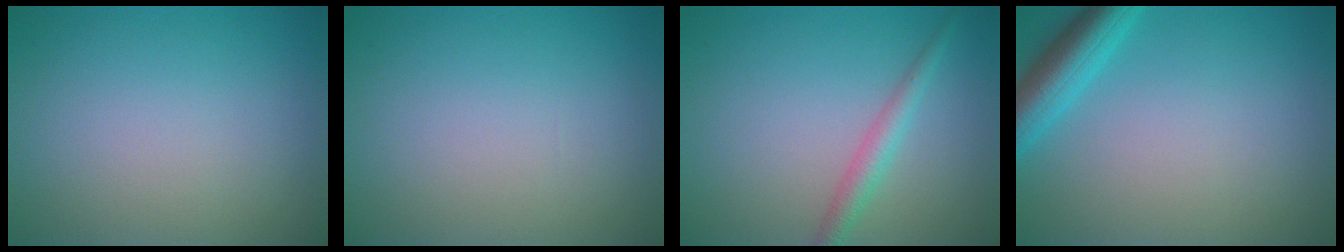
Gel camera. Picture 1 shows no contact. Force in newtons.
{"total": 0.0}
{"total": 2.1, "press": 2.1, "slide": 0.1}
{"total": 4.3, "press": 4.3, "slide": 0.3}